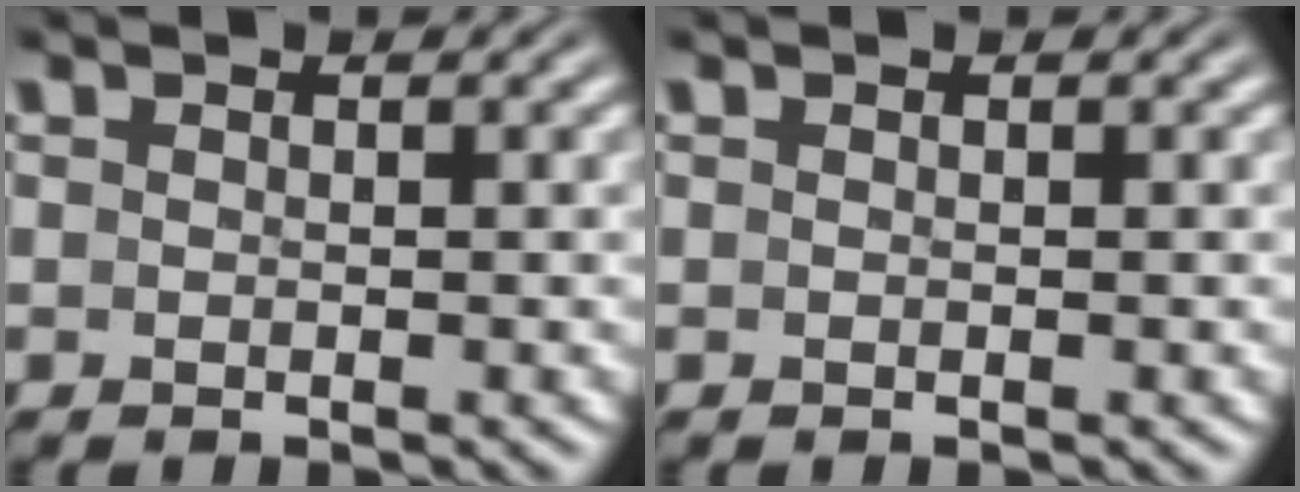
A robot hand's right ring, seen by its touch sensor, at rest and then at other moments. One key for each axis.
{"total": 0.0}